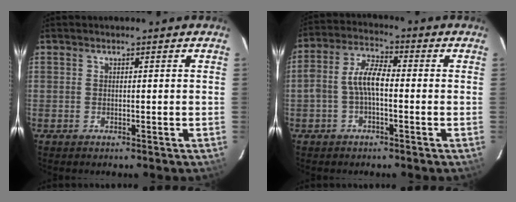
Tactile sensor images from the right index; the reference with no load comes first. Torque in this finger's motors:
{"motor_torque": [0.31, -0.05, 0.30, 0.12]}